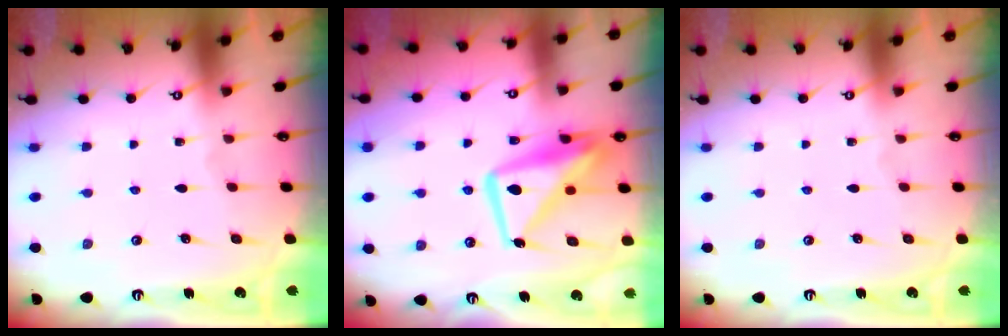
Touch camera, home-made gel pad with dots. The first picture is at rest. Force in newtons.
{"total": 14.2, "press": 14.1, "slide": 1.5}
{"total": 0.0}